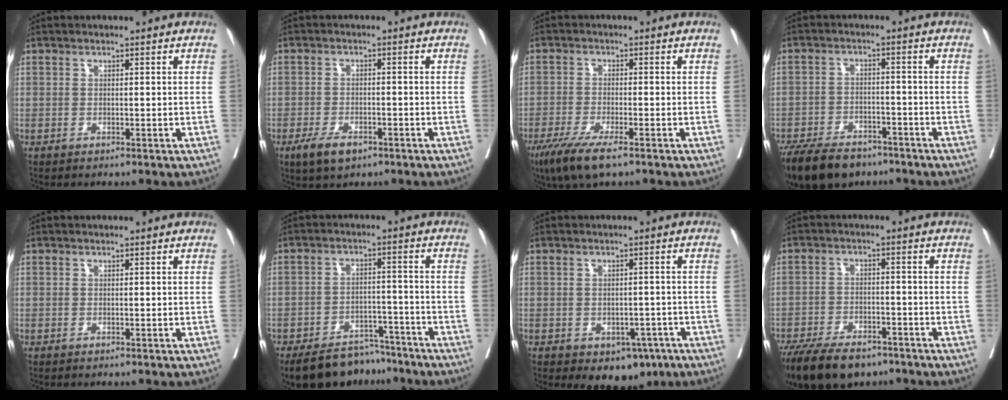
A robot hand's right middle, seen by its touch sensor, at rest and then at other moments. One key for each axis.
{"total": 4.8, "fx": -2.9, "fy": 2.1, "fz": 3.1, "tx": -0.060, "ty": -0.004, "tz": -0.046}
{"total": 7.3, "fx": -4.9, "fy": 1.1, "fz": 5.3, "tx": -0.096, "ty": -0.019, "tz": -0.083}
{"total": 12.4, "fx": -9.5, "fy": 5.7, "fz": 5.6, "tx": -0.107, "ty": -0.012, "tz": -0.151}
{"total": 0.0}
{"total": 10.8, "fx": -9.5, "fy": 4.1, "fz": 2.9, "tx": -0.031, "ty": 0.005, "tz": -0.144}
{"total": 5.7, "fx": -3.0, "fy": 3.7, "fz": 3.0, "tx": -0.020, "ty": 0.005, "tz": -0.030}
{"total": 12.9, "fx": -9.6, "fy": 5.5, "fz": 6.7, "tx": -0.125, "ty": -0.015, "tz": -0.152}